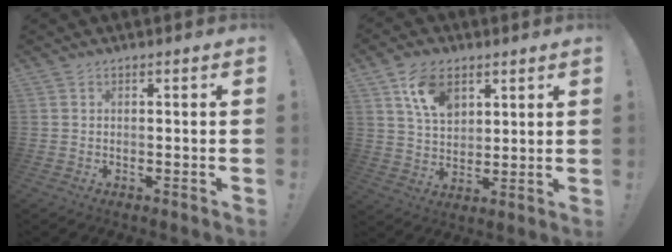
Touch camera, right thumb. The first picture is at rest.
{"total": 11.7, "force": [6.3, 7.7, 6.2], "torque": [-0.090, -0.022, 0.119]}